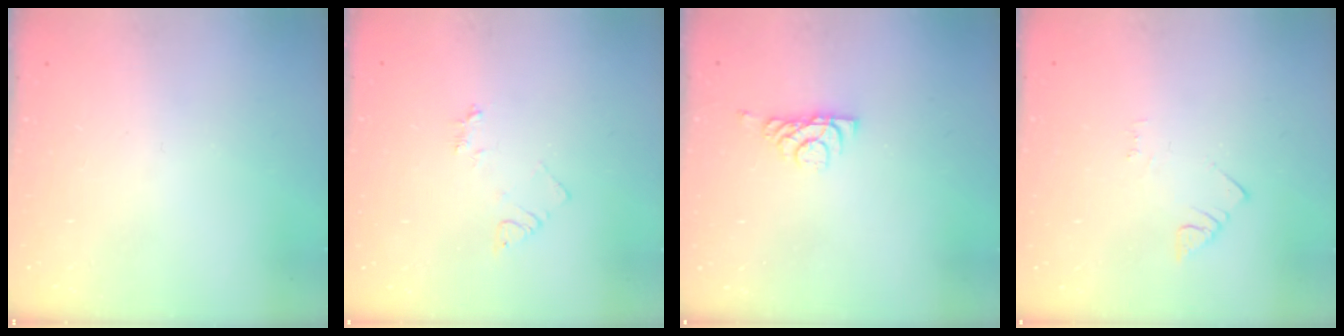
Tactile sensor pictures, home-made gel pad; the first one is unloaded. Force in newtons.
{"total": 3.9, "press": 3.8, "slide": 0.4}
{"total": 6.0, "press": 6.0, "slide": 0.8}
{"total": 1.5, "press": 1.5, "slide": 0.3}